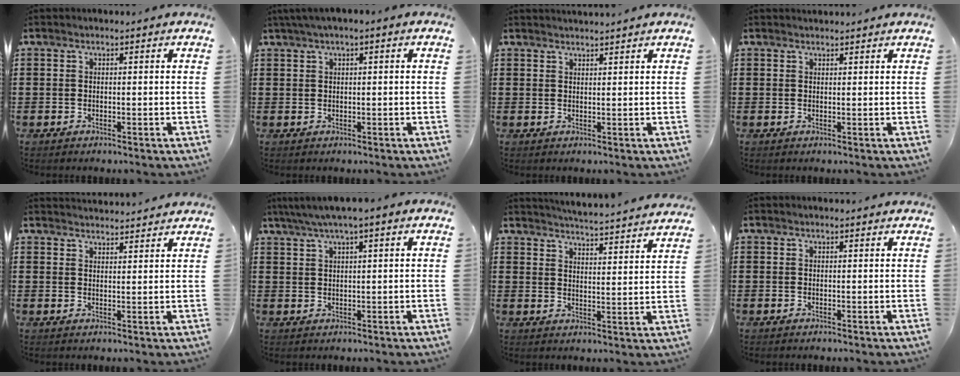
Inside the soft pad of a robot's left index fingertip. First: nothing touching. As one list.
[{"total": 1.4, "force": [0.1, 0.2, 1.4], "torque": [-0.023, 0.000, 0.001]}, {"total": 1.2, "force": [1.2, -0.2, 0.0], "torque": [-0.001, -0.001, 0.024]}, {"total": 0.9, "force": [0.9, 0.1, 0.1], "torque": [-0.003, -0.001, 0.019]}, {"total": 2.5, "force": [2.5, -0.2, -0.2], "torque": [-0.004, -0.008, 0.048]}, {"total": 3.1, "force": [1.8, 0.2, 2.6], "torque": [-0.053, 0.002, 0.031]}, {"total": 4.5, "force": [4.4, -0.8, 0.5], "torque": [-0.029, -0.037, 0.073]}, {"total": 0.6, "force": [0.5, 0.1, 0.3], "torque": [-0.007, 0.000, 0.010]}]